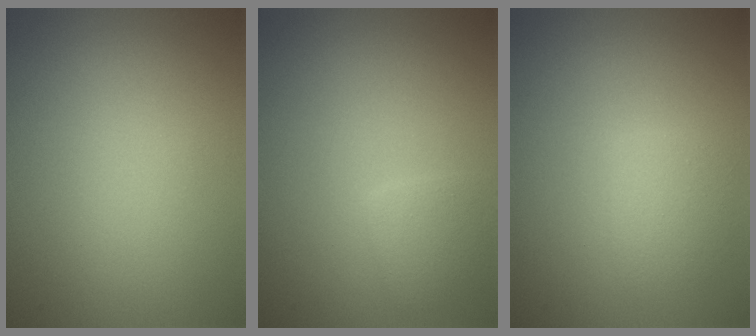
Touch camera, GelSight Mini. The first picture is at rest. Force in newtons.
{"total": 1.8, "press": 1.8, "slide": 0.0}
{"total": 1.9, "press": 1.9, "slide": 0.0}